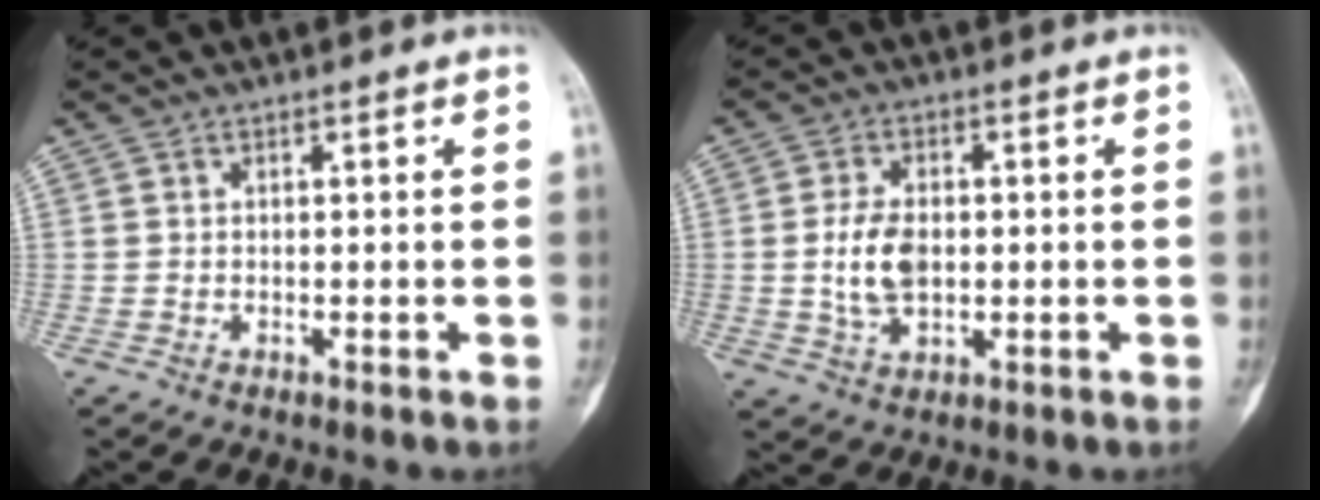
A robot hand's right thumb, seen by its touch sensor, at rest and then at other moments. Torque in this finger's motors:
{"motor_torque": [0.76, 0.81, 0.67, -0.56, 0.22]}